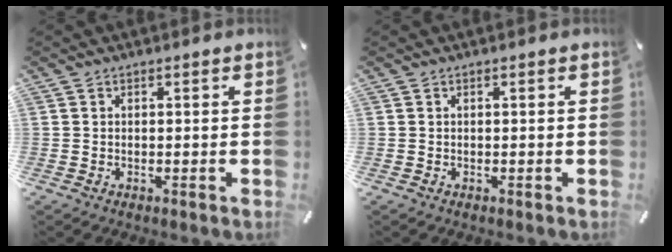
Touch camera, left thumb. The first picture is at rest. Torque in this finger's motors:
{"motor_torque": [0.00, 0.00, 0.00, 0.00, 0.00]}